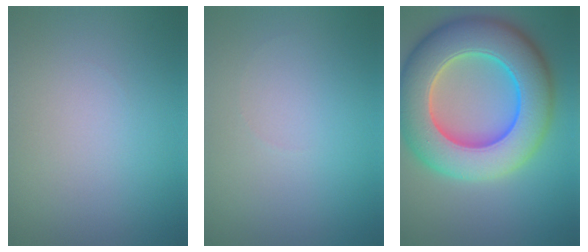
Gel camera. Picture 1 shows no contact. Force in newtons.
{"total": 0.0}
{"total": 13.3, "press": 13.1, "slide": 2.1}